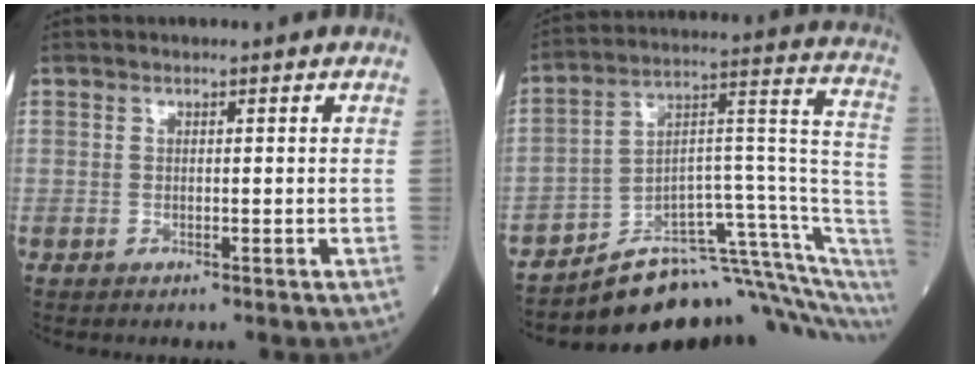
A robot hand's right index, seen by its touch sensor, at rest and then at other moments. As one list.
[{"total": 17.2, "force": [-14.5, 3.1, 8.7], "torque": [-0.055, 0.086, -0.208]}]